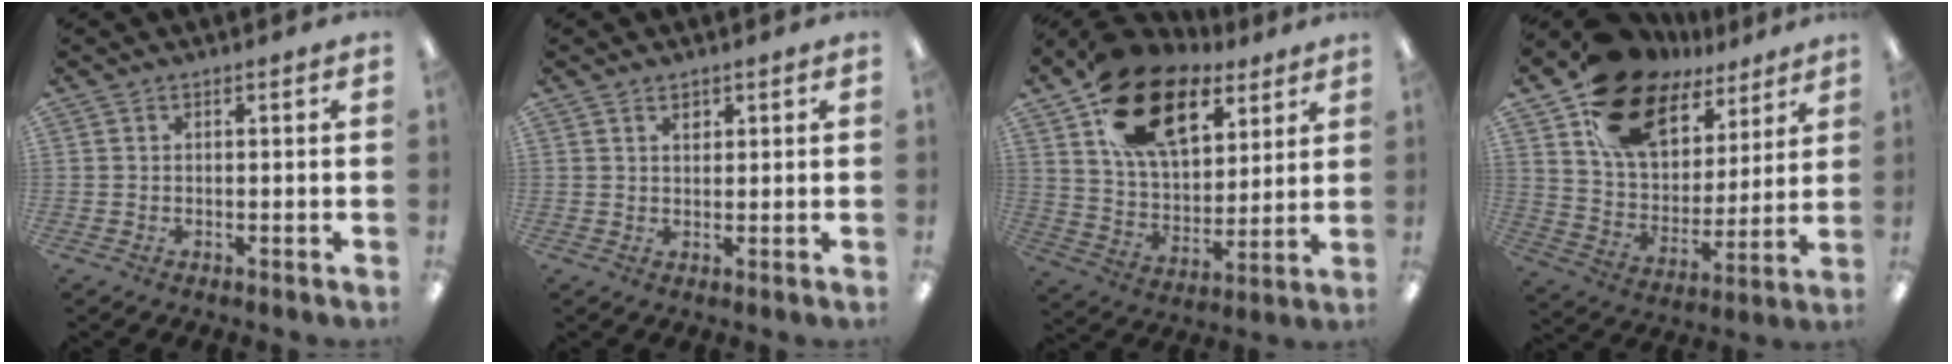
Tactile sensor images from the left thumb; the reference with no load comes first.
{"total": 2.0, "force": [1.4, 1.2, 0.8], "torque": [-0.010, -0.002, 0.023]}
{"total": 21.4, "force": [12.2, 12.4, 12.4], "torque": [-0.211, -0.047, 0.220]}
{"total": 20.5, "force": [12.7, 12.7, 9.9], "torque": [-0.185, -0.061, 0.235]}